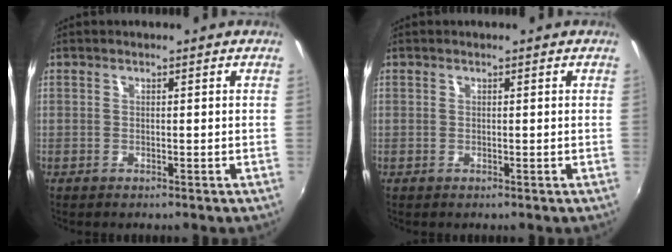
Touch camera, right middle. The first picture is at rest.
{"total": 0.0}